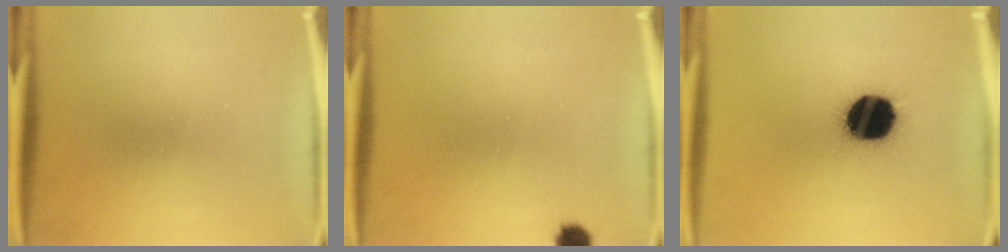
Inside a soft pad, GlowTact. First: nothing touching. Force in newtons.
{"total": 2.3}
{"total": 18.0}